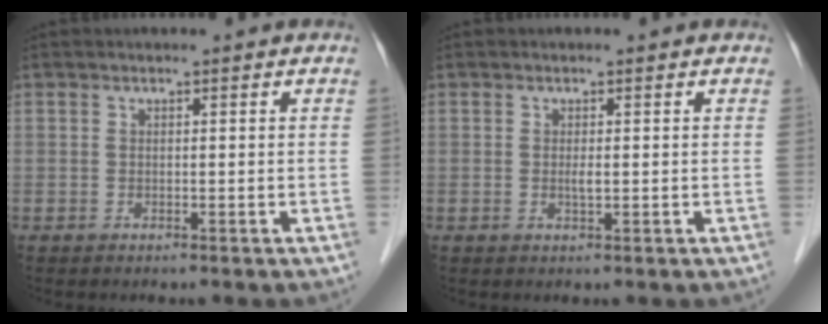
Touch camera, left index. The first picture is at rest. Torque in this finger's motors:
{"motor_torque": [0.20, 0.16, 0.02, 0.00]}